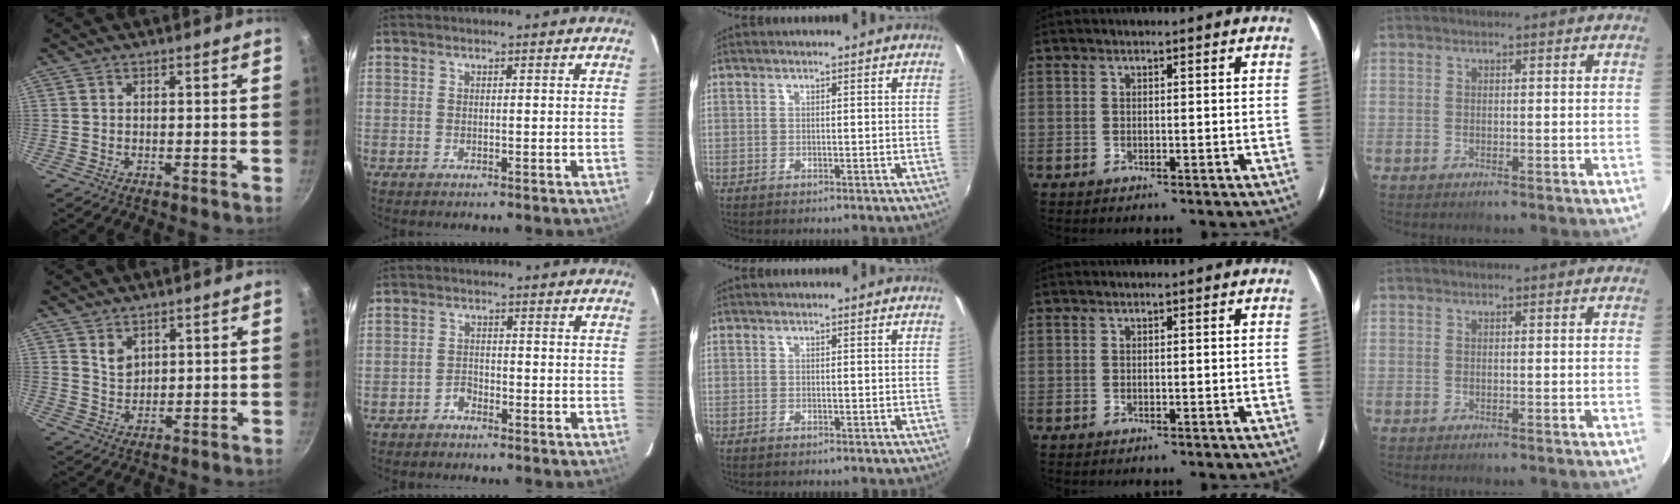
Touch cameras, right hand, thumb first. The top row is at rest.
{"thumb": {"total": 3.5, "force": [2.0, 2.5, 1.6], "torque": [-0.017, -0.015, 0.041]}, "index": {"total": 1.9, "force": [-1.6, 0.9, 0.3], "torque": [-0.005, 0.005, -0.028]}}